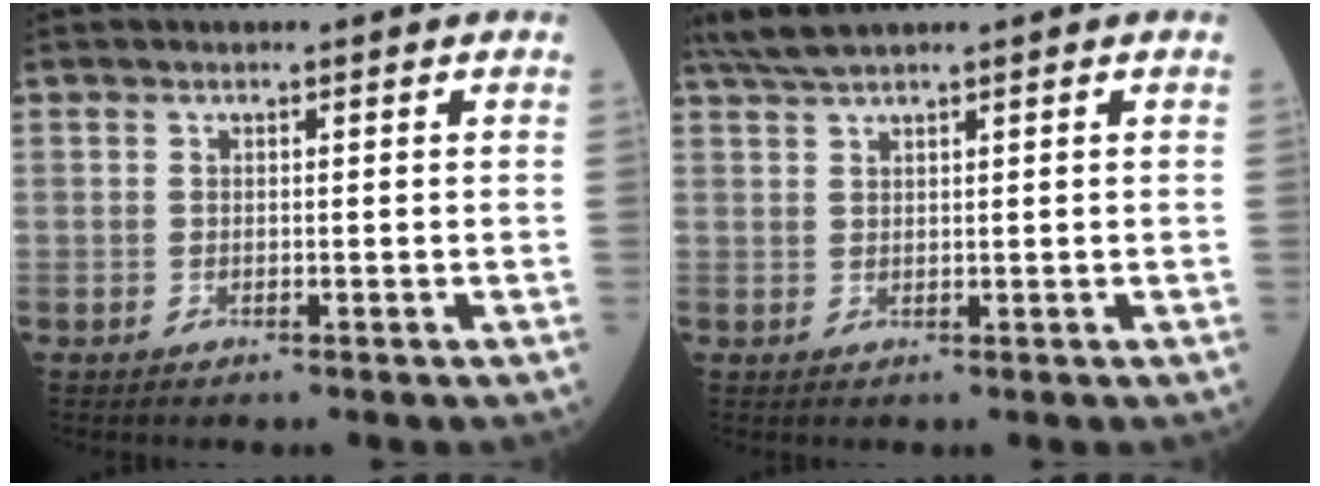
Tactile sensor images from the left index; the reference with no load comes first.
{"total": 3.4, "force": [2.9, -0.4, 1.6], "torque": [-0.039, 0.017, 0.063]}